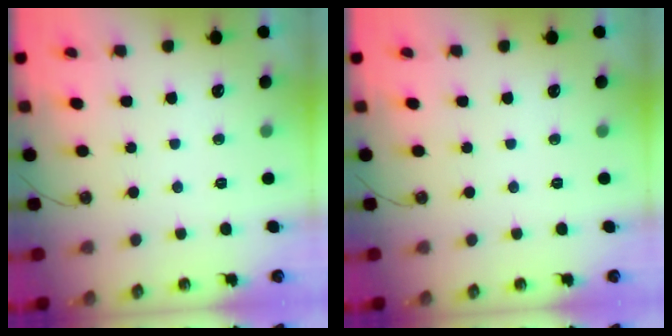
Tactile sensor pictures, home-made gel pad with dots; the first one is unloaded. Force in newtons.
{"total": 0.0}